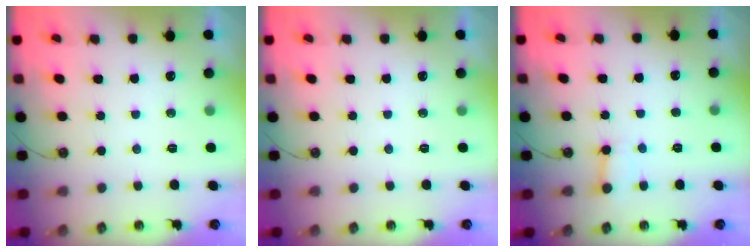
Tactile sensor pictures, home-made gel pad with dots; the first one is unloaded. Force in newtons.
{"total": 0.0}
{"total": 3.0, "press": 3.0, "slide": 0.4}